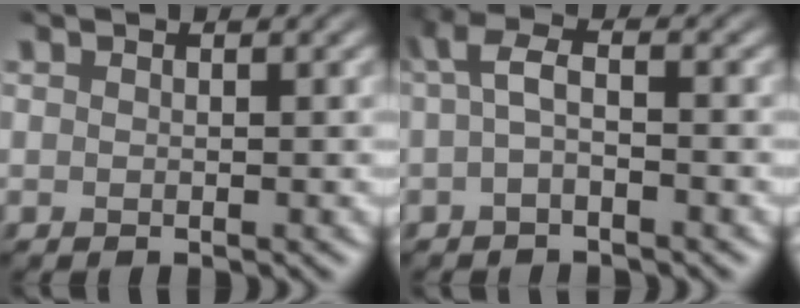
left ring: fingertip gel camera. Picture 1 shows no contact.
{"total": 2.6, "force": [-0.2, 0.8, 2.5], "torque": [-0.051, 0.007, -0.008]}